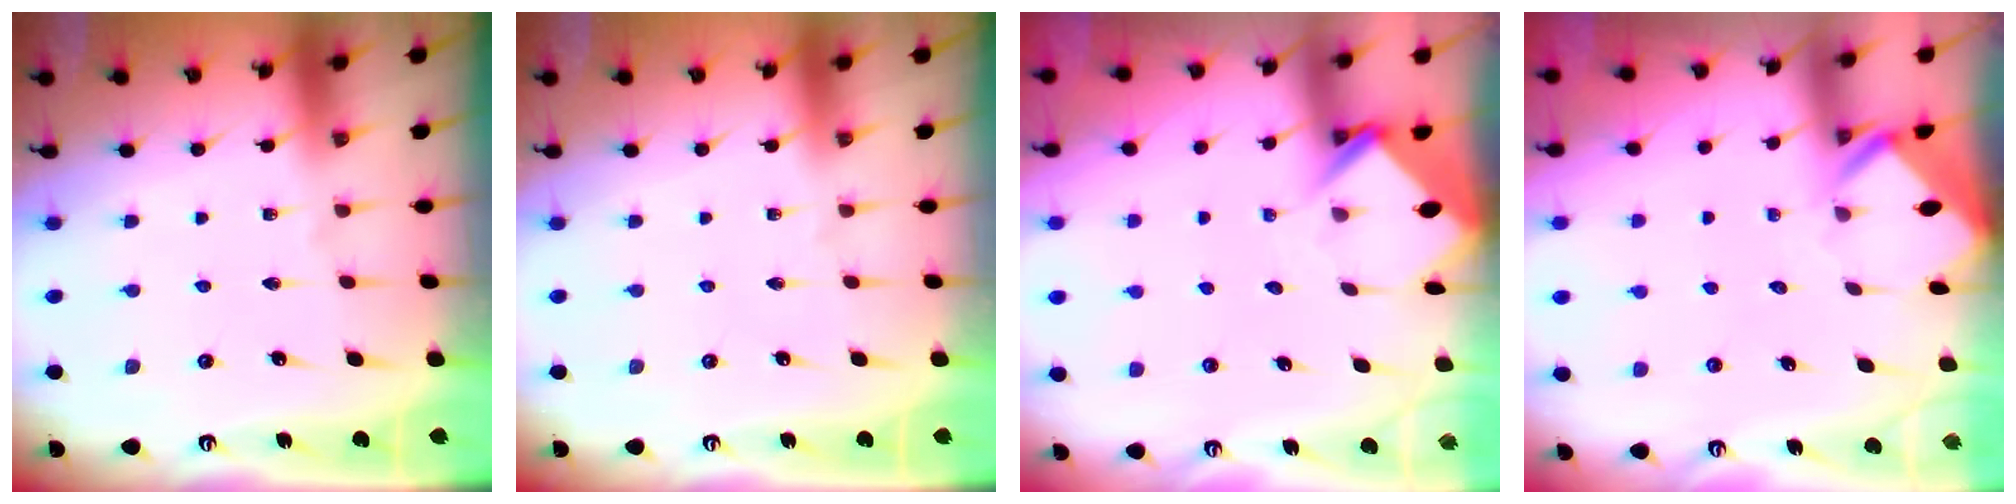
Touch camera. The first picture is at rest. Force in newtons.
{"total": 0.0}
{"total": 3.9, "press": 3.9, "slide": 0.2}
{"total": 2.8, "press": 2.8, "slide": 0.3}